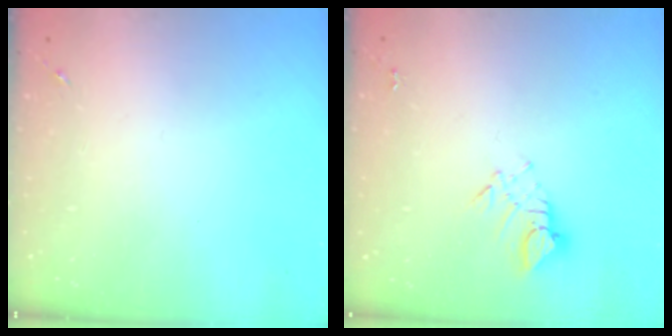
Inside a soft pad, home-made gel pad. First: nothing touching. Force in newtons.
{"total": 4.2, "press": 4.2, "slide": 0.2}